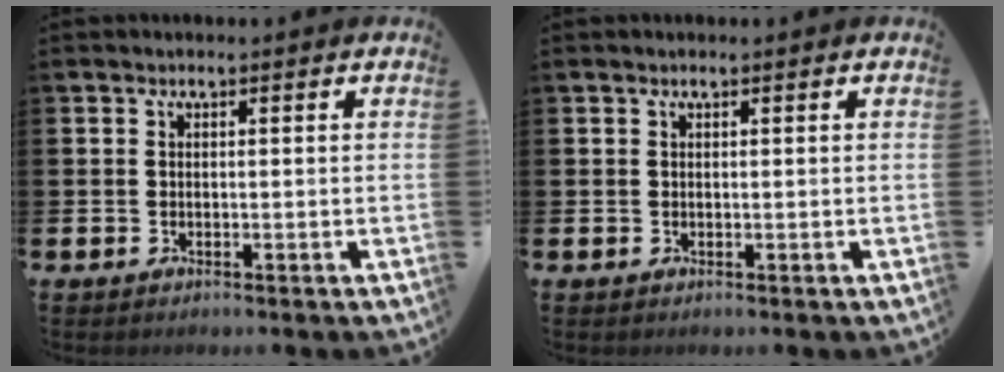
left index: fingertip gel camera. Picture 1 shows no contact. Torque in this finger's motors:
{"motor_torque": [0.04, -0.43, -0.10, 0.00]}